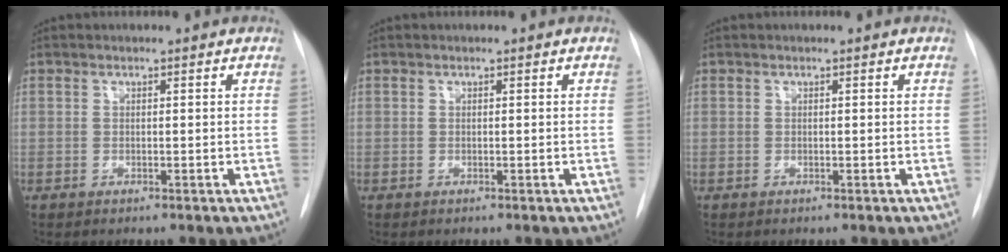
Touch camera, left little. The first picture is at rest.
{"total": 0.0}
{"total": 0.0}